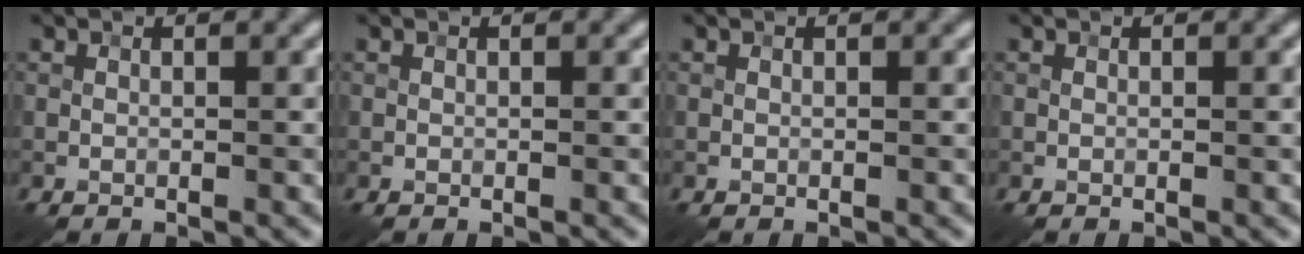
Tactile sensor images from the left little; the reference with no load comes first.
{"total": 0.0}
{"total": 0.0}
{"total": 0.0}